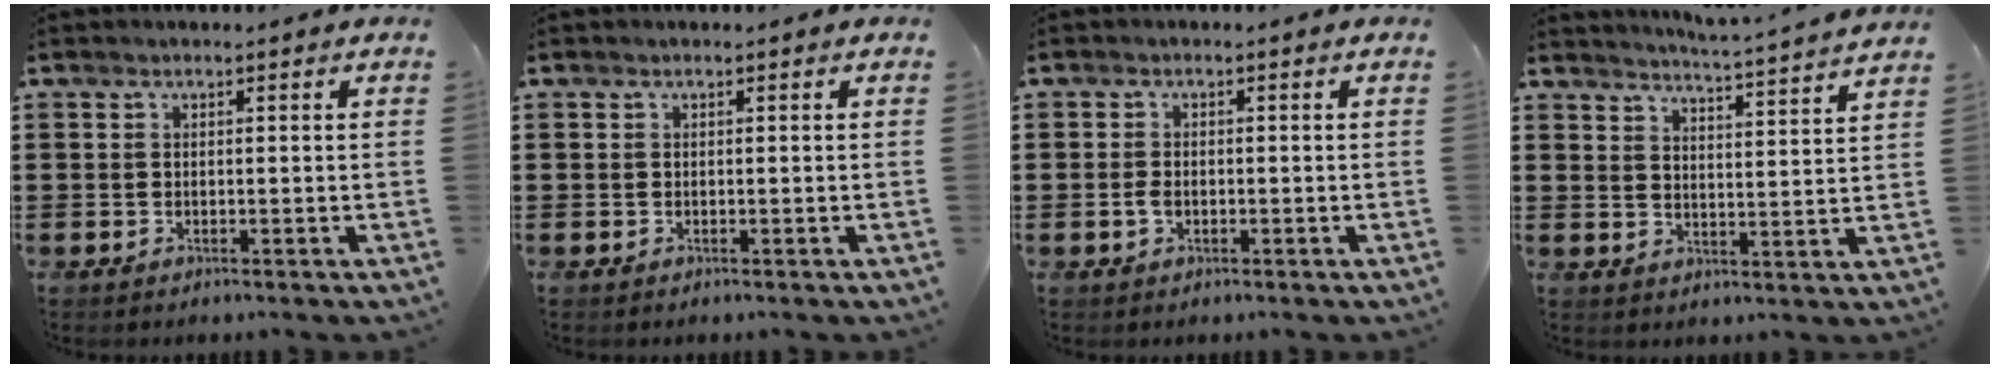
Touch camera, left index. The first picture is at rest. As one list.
[{"total": 0.0}, {"total": 1.6, "force": [-0.4, 1.0, 1.2], "torque": [-0.032, -0.001, -0.010]}, {"total": 4.1, "force": [3.9, -1.0, 0.6], "torque": [-0.029, -0.031, 0.064]}]